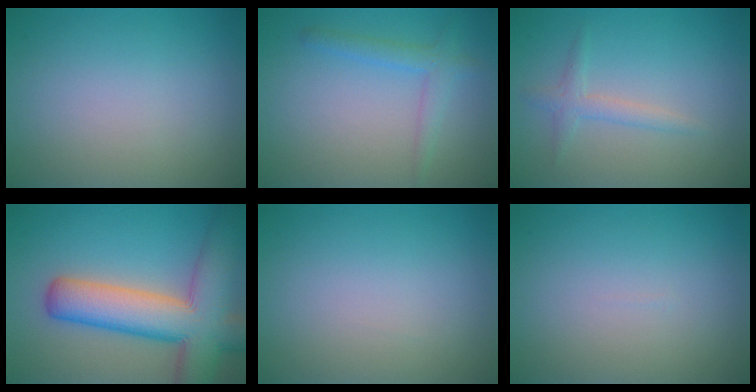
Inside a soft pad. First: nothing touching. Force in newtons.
{"total": 2.2, "press": 2.2, "slide": 0.0}
{"total": 1.7, "press": 1.7, "slide": 0.1}
{"total": 10.5, "press": 10.4, "slide": 0.6}
{"total": 0.0}
{"total": 0.0}